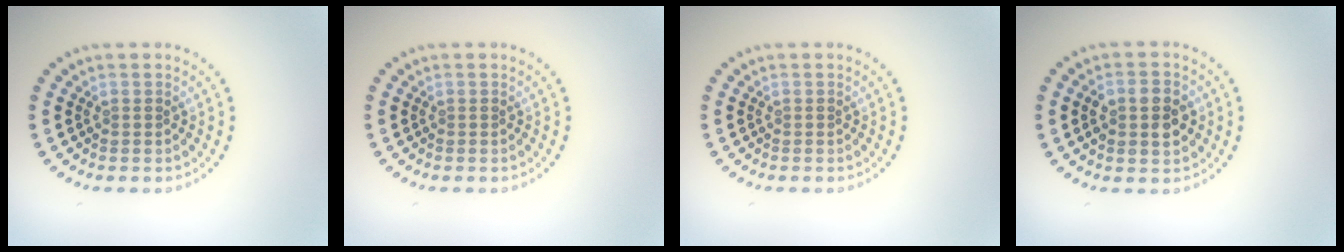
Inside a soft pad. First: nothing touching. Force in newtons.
{"total": 0.0}
{"total": 0.0}
{"total": 3.8, "press": 3.8, "slide": 0.3}